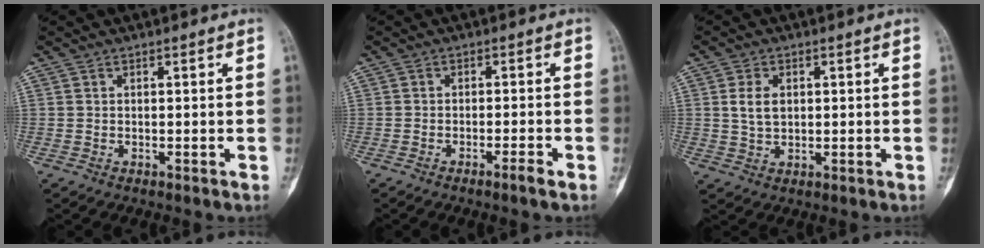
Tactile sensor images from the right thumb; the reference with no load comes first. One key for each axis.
{"total": 2.2, "fx": -1.5, "fy": -0.2, "fz": 1.6, "tx": -0.032, "ty": 0.005, "tz": -0.030}
{"total": 4.4, "fx": 1.0, "fy": 2.9, "fz": 3.2, "tx": -0.053, "ty": -0.003, "tz": 0.022}